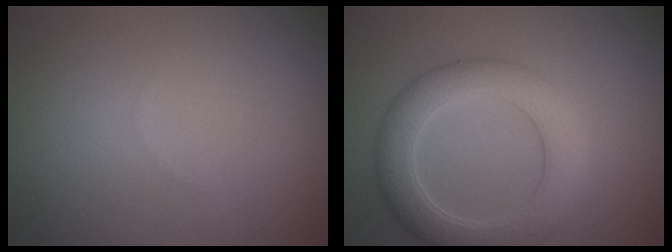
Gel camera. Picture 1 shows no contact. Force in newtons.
{"total": 6.1, "press": 6.1, "slide": 0.2}